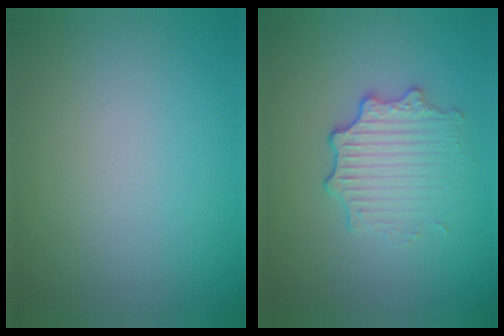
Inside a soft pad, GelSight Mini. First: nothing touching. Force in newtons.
{"total": 3.4, "press": 2.7, "slide": 2.0}